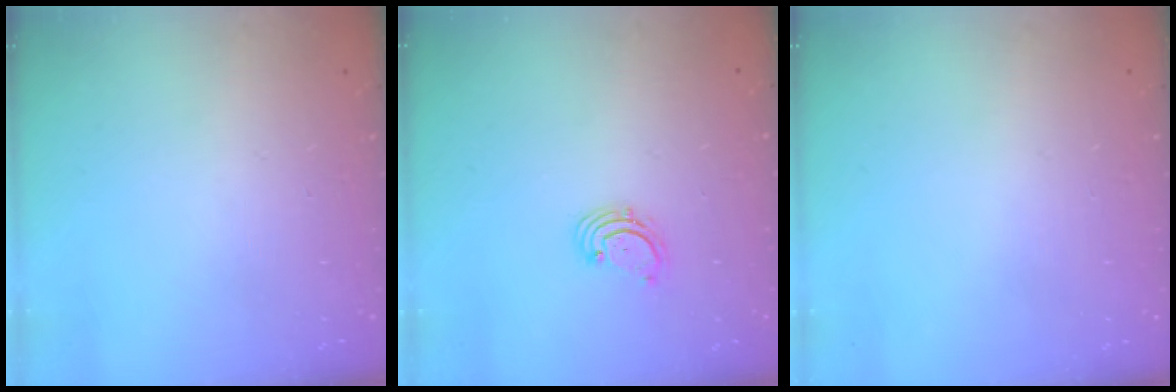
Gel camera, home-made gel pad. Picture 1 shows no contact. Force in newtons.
{"total": 1.6, "press": 1.6, "slide": 0.2}
{"total": 0.0}